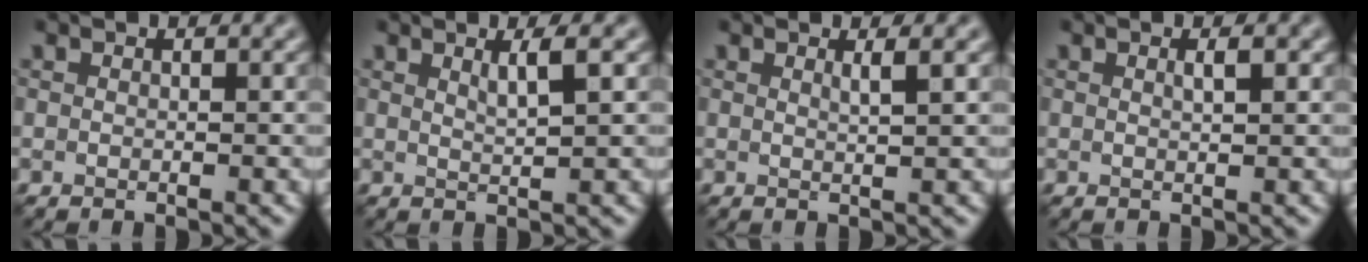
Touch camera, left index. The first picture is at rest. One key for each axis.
{"total": 2.2, "fx": 1.0, "fy": 0.5, "fz": 1.9, "tx": -0.022, "ty": 0.003, "tz": 0.012}
{"total": 1.7, "fx": 0.7, "fy": 0.5, "fz": 1.4, "tx": -0.013, "ty": 0.002, "tz": 0.005}
{"total": 1.2, "fx": 0.4, "fy": 0.3, "fz": 1.1, "tx": -0.014, "ty": 0.003, "tz": 0.004}